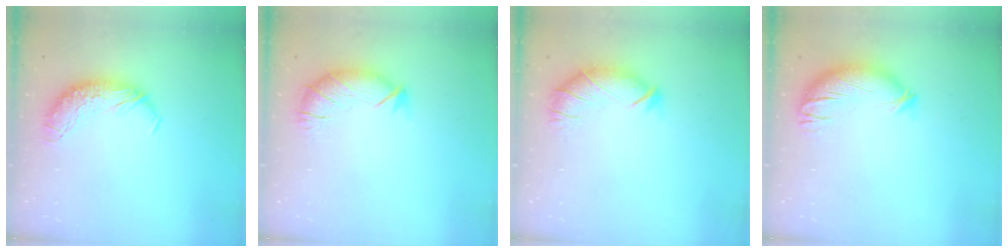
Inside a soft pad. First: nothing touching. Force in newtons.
{"total": 2.9, "press": 2.0, "slide": 2.2}
{"total": 3.0, "press": 2.5, "slide": 1.7}
{"total": 3.8, "press": 3.0, "slide": 2.2}